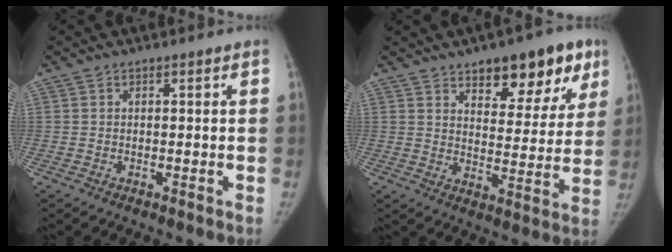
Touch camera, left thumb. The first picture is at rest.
{"total": 15.2, "force": [9.2, 7.2, 9.7], "torque": [-0.066, -0.042, 0.127]}